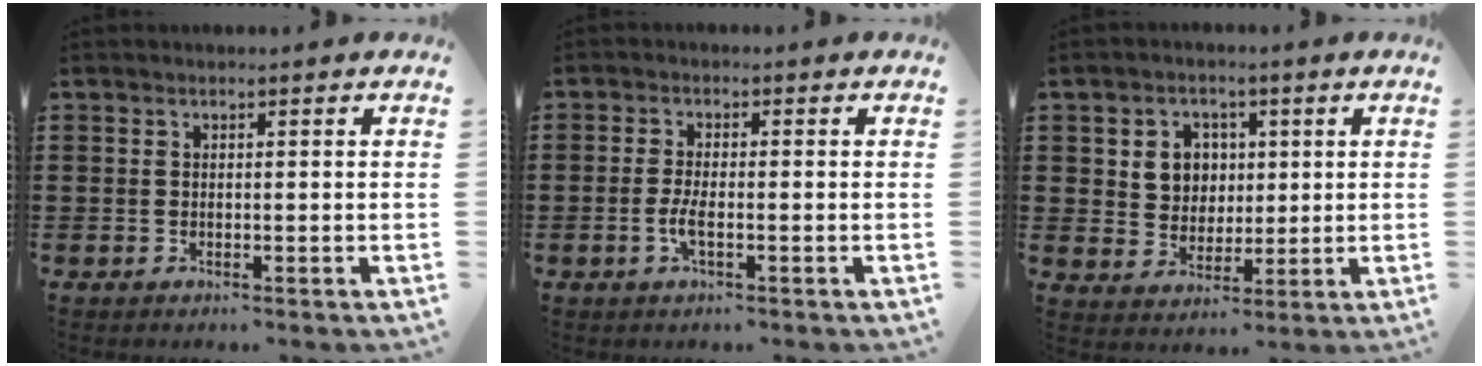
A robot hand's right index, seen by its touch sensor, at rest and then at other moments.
{"total": 2.8, "force": [-1.0, 0.6, 2.6], "torque": [-0.059, -0.006, -0.022]}
{"total": 5.4, "force": [1.3, 5.0, 1.8], "torque": [-0.050, 0.013, 0.020]}